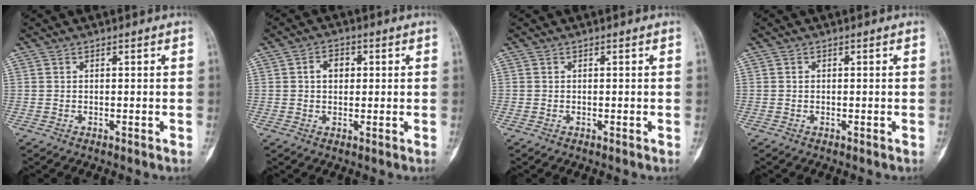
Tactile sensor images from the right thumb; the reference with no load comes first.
{"total": 4.1, "force": [0.8, 3.1, 2.6], "torque": [-0.030, 0.008, 0.010]}
{"total": 0.0}
{"total": 0.5, "force": [0.0, 0.5, 0.2], "torque": [0.000, 0.003, 0.000]}